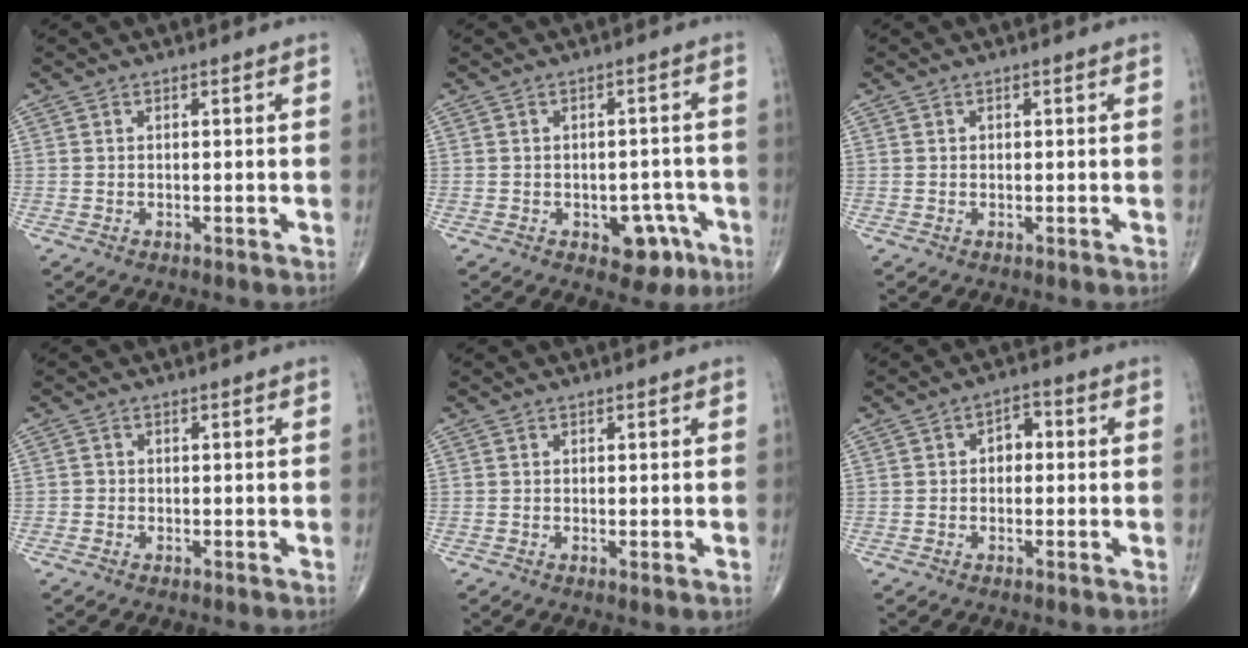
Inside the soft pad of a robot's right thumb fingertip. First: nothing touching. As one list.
[{"total": 6.3, "force": [-2.8, 4.1, 3.9], "torque": [-0.017, 0.020, -0.030]}, {"total": 0.0}, {"total": 0.8, "force": [-0.3, 0.7, 0.0], "torque": [0.003, 0.004, -0.009]}, {"total": 0.7, "force": [0.0, 0.2, 0.6], "torque": [-0.012, -0.004, -0.002]}, {"total": 3.6, "force": [0.1, 2.6, 2.5], "torque": [-0.018, 0.017, -0.007]}]